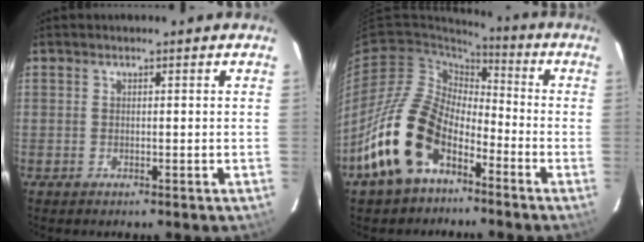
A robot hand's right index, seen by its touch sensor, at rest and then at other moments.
{"total": 17.2, "force": [-9.2, 10.2, 10.3], "torque": [-0.212, 0.010, -0.174]}